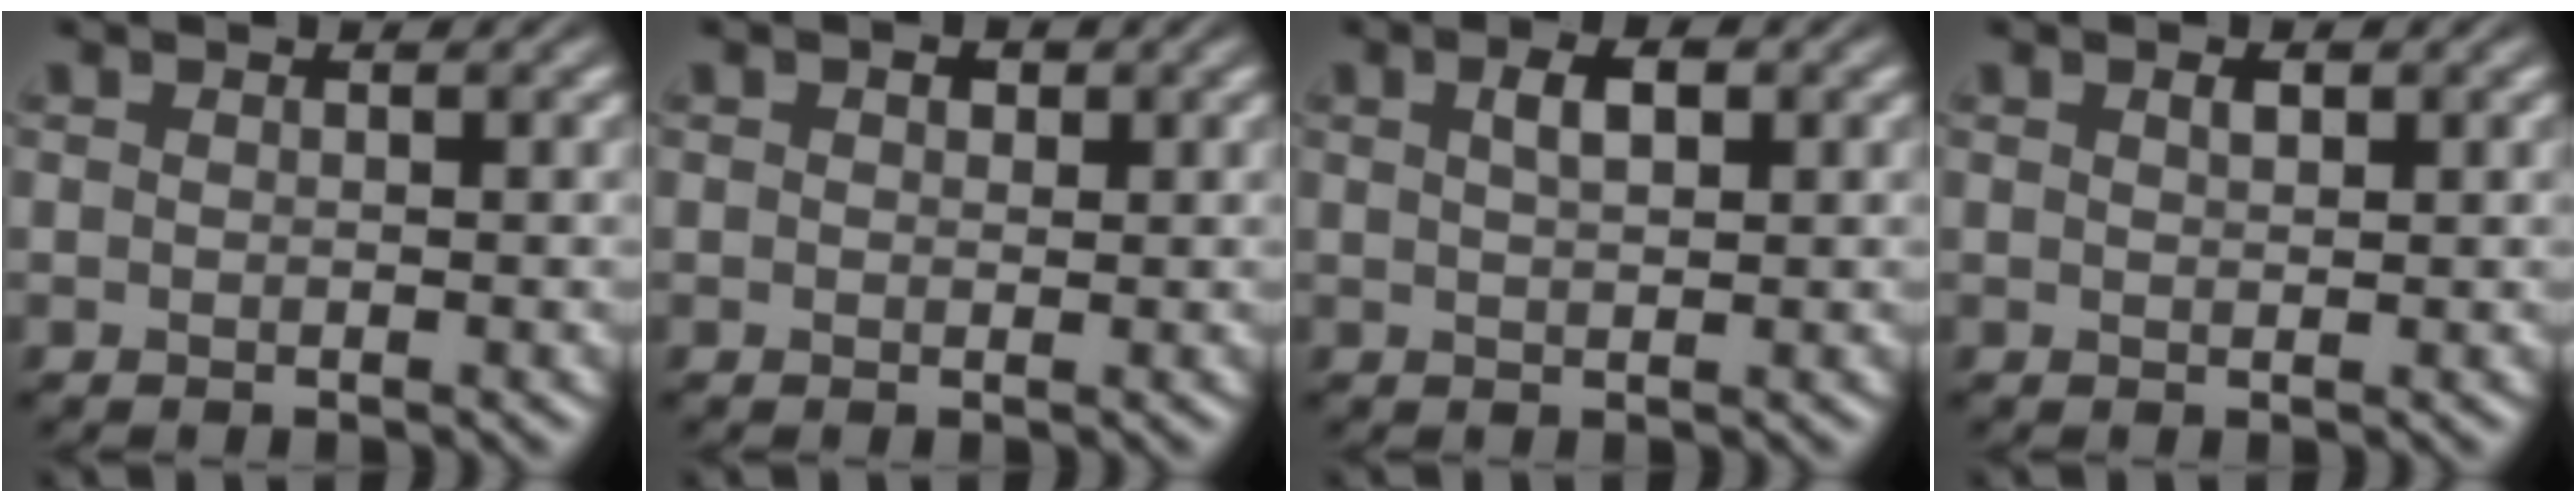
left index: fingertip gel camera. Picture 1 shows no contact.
{"total": 1.1, "force": [0.4, 0.8, 0.7], "torque": [-0.010, 0.001, 0.006]}
{"total": 2.3, "force": [0.9, 1.0, 1.9], "torque": [-0.035, 0.005, 0.017]}
{"total": 0.9, "force": [0.5, 0.4, 0.7], "torque": [-0.015, 0.000, 0.011]}